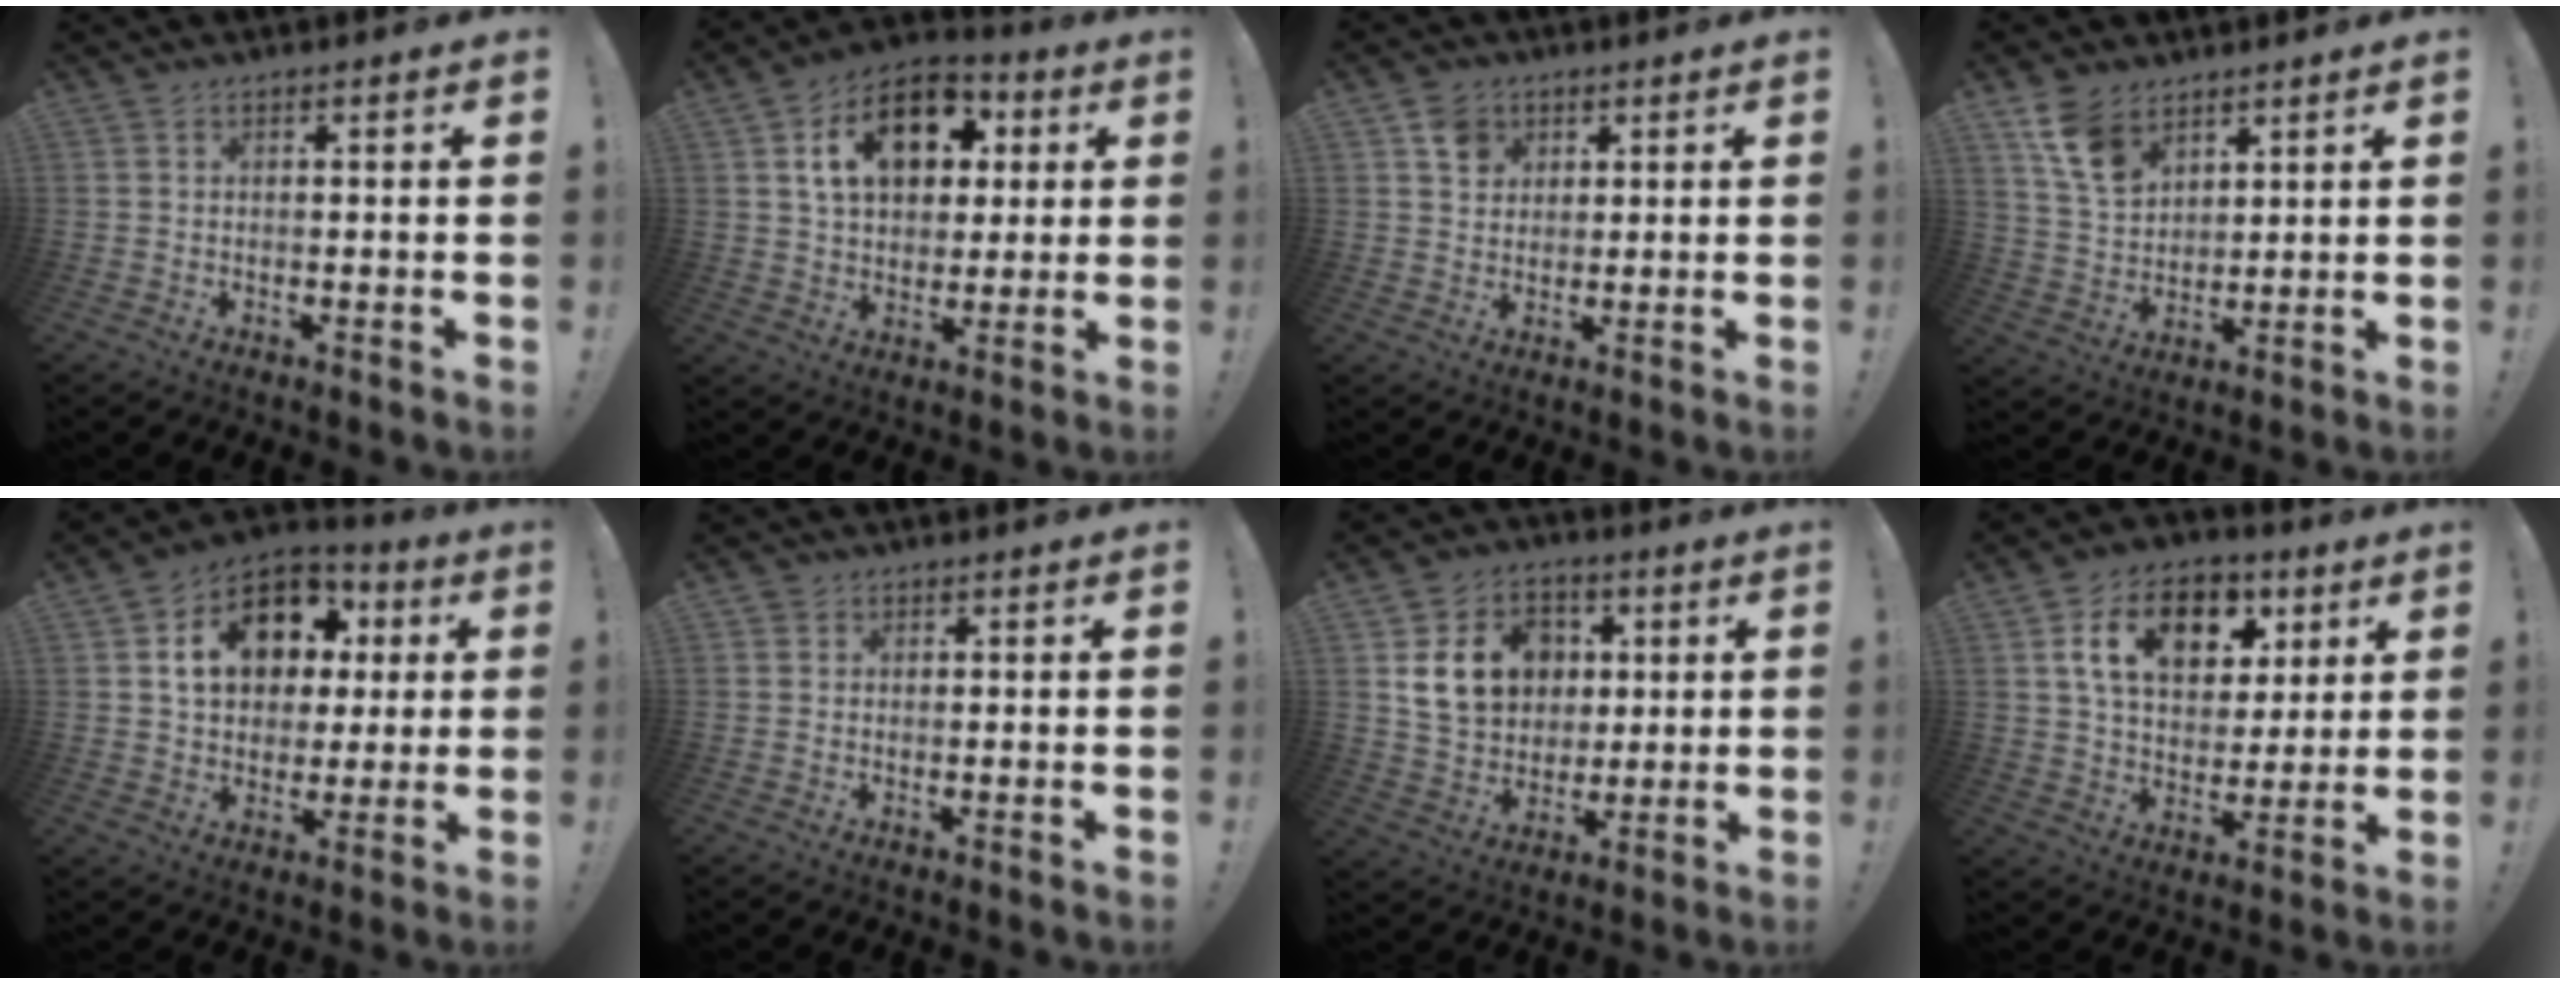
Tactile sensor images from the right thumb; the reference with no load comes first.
{"total": 16.3, "force": [5.9, 11.3, 10.1], "torque": [-0.147, -0.013, 0.109]}
{"total": 6.0, "force": [3.0, 5.0, 1.2], "torque": [-0.011, -0.012, 0.056]}
{"total": 10.6, "force": [7.2, 6.0, 5.0], "torque": [-0.090, -0.036, 0.141]}
{"total": 16.2, "force": [5.0, 12.3, 9.3], "torque": [-0.132, -0.007, 0.101]}
{"total": 1.0, "force": [0.7, 0.7, 0.1], "torque": [0.005, -0.004, 0.012]}
{"total": 15.4, "force": [4.4, 12.9, 7.2], "torque": [-0.103, -0.006, 0.098]}
{"total": 16.6, "force": [6.9, 11.0, 10.2], "torque": [-0.154, -0.018, 0.126]}